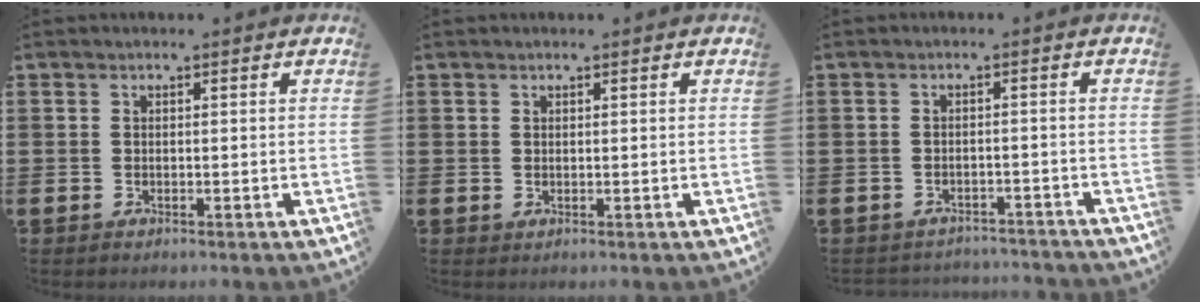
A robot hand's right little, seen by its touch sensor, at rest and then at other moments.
{"total": 0.0}
{"total": 1.7, "force": [-1.7, 0.1, -0.2], "torque": [-0.004, 0.003, -0.038]}